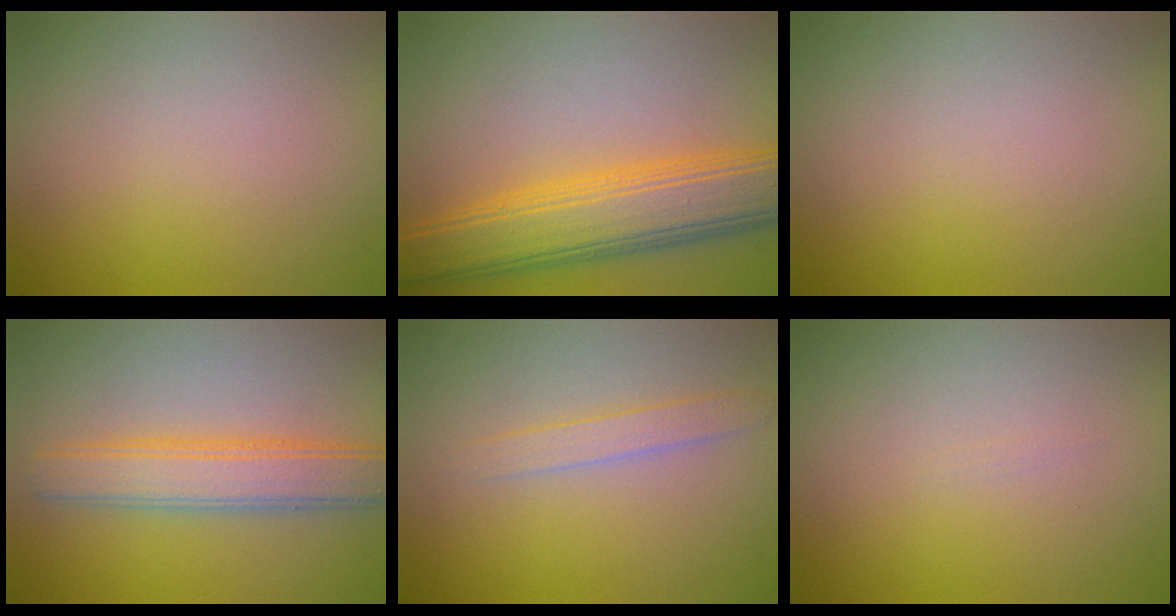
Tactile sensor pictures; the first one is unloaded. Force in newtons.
{"total": 7.8, "press": 7.8, "slide": 0.3}
{"total": 0.0}
{"total": 4.6, "press": 4.6, "slide": 0.1}
{"total": 1.6, "press": 1.6, "slide": 0.1}
{"total": 0.0}